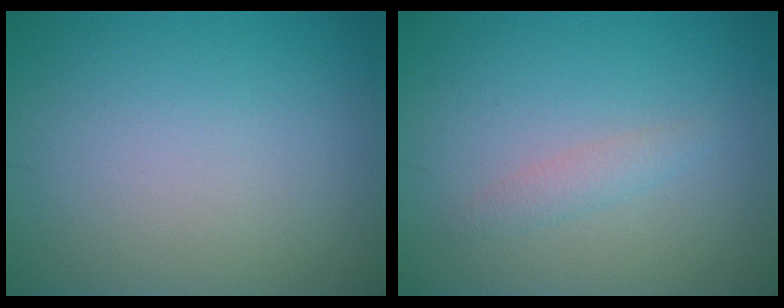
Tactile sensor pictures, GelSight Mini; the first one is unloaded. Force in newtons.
{"total": 1.3, "press": 1.3, "slide": 0.0}